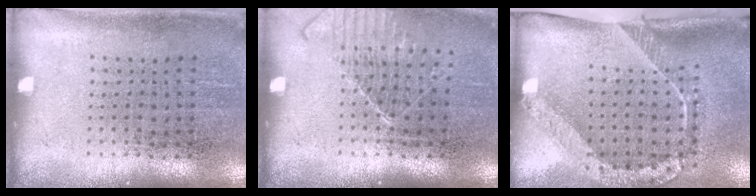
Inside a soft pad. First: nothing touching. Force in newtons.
{"total": 1.1, "press": 1.1, "slide": 0.1}
{"total": 2.4, "press": 1.6, "slide": 1.8}